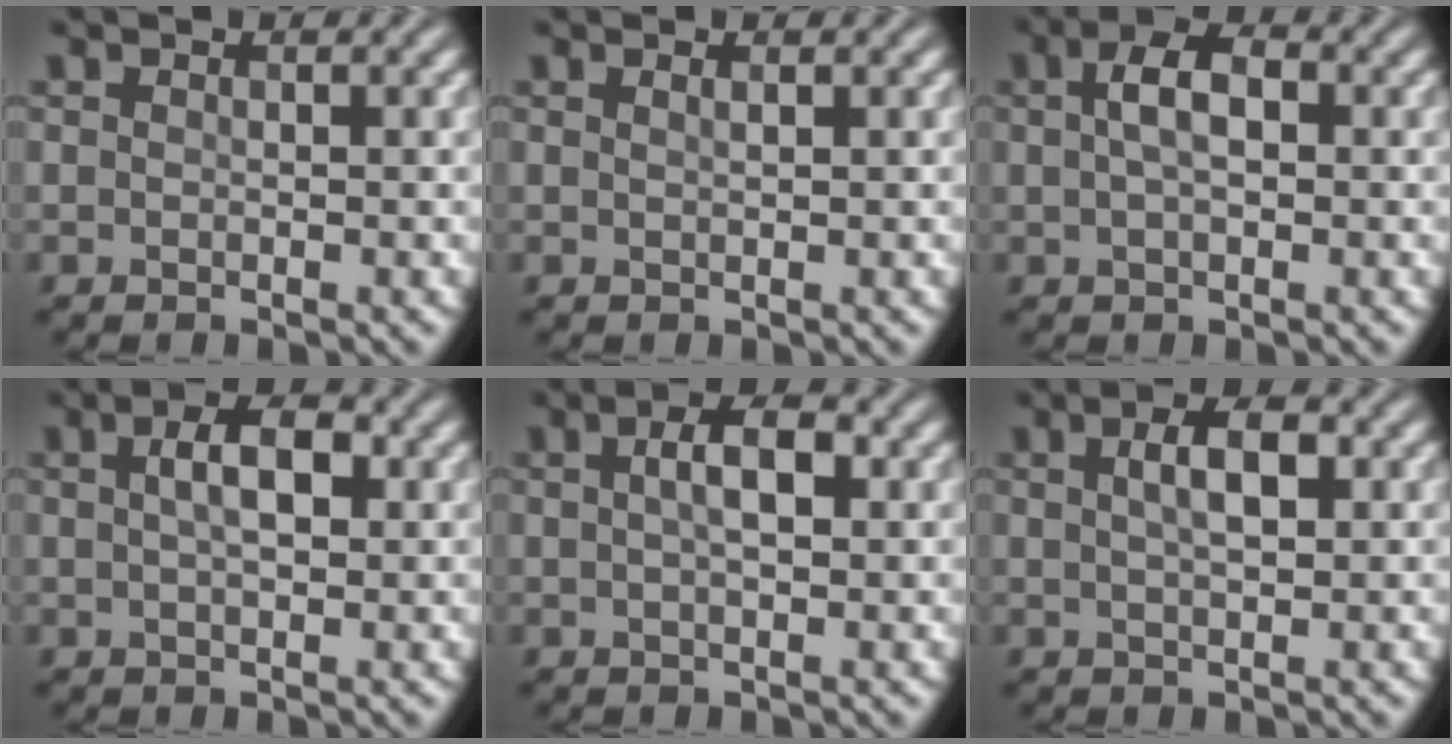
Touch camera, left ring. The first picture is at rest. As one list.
[{"total": 0.7, "force": [0.4, 0.2, 0.5], "torque": [-0.005, 0.000, 0.002]}, {"total": 3.3, "force": [0.6, 1.7, 2.8], "torque": [-0.055, 0.007, 0.005]}, {"total": 3.8, "force": [0.9, 1.8, 3.2], "torque": [-0.057, 0.008, 0.013]}, {"total": 3.4, "force": [0.8, 1.4, 3.0], "torque": [-0.053, 0.008, 0.010]}, {"total": 3.3, "force": [0.9, 1.3, 2.9], "torque": [-0.055, 0.007, 0.015]}]